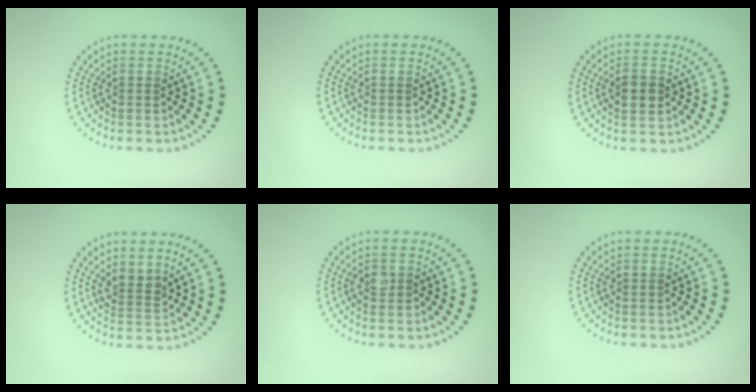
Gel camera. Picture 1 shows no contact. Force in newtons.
{"total": 0.0}
{"total": 2.2, "press": 2.2, "slide": 0.3}
{"total": 2.1, "press": 1.7, "slide": 1.1}
{"total": 1.4, "press": 1.4, "slide": 0.4}
{"total": 0.0}